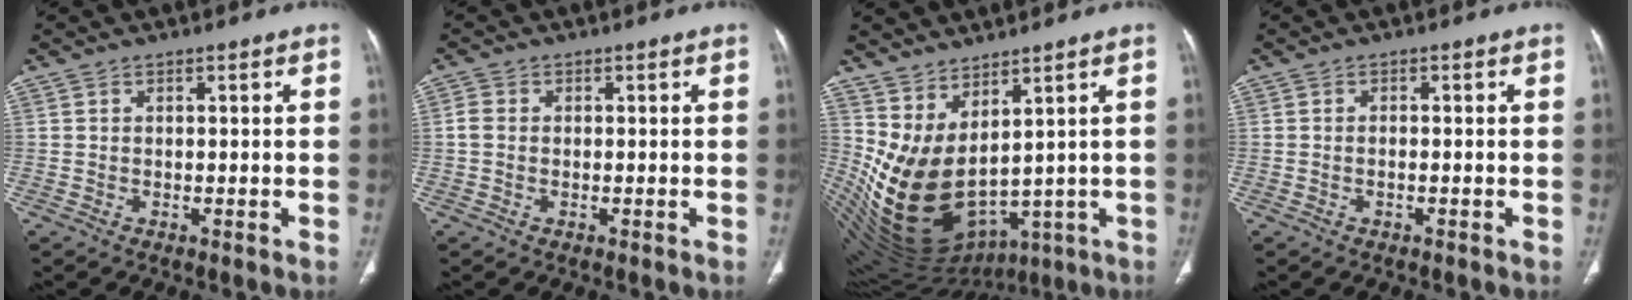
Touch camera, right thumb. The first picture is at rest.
{"total": 2.0, "force": [-0.1, 1.6, 1.2], "torque": [-0.023, 0.000, -0.007]}
{"total": 15.1, "force": [2.9, 8.1, 12.5], "torque": [-0.210, -0.043, 0.094]}
{"total": 0.7, "force": [-0.4, 0.3, 0.6], "torque": [-0.016, 0.005, -0.006]}